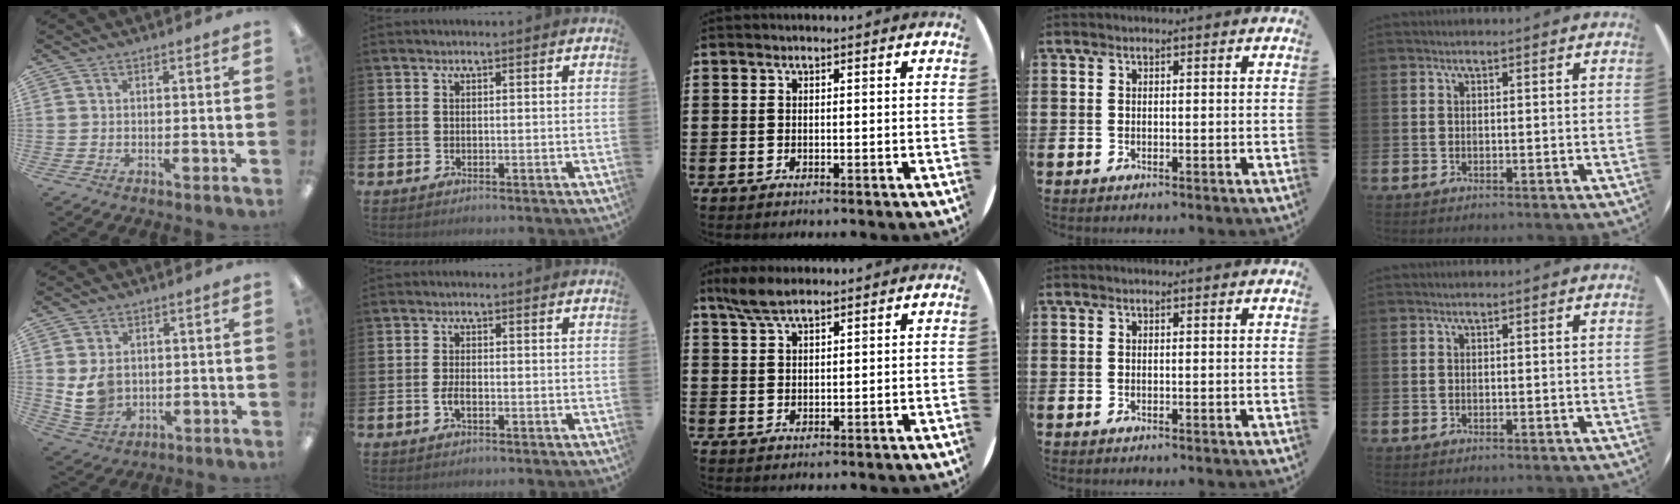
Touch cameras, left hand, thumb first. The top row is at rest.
{"thumb": {"total": 7.1, "force": [0.8, 6.0, 3.7], "torque": [-0.080, 0.005, 0.018]}, "index": {"total": 1.9, "force": [-0.6, 0.8, 1.6], "torque": [-0.038, 0.004, -0.011]}, "middle": {"total": 4.4, "force": [3.5, 1.2, 2.4], "torque": [-0.053, 0.004, 0.064]}}